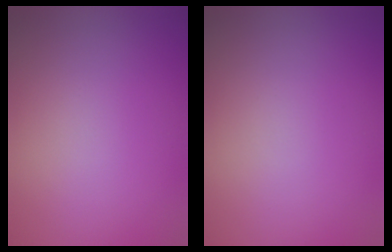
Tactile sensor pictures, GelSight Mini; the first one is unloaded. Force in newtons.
{"total": 0.0}